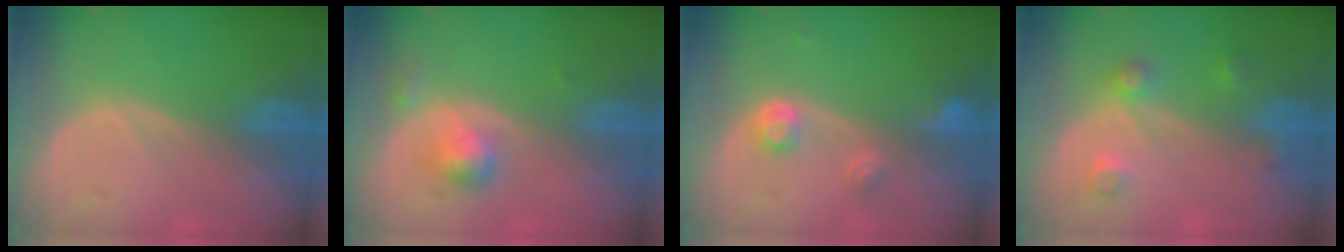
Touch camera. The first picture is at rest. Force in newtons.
{"total": 3.1, "press": 3.1, "slide": 0.2}
{"total": 2.9, "press": 2.9, "slide": 0.5}
{"total": 3.6, "press": 3.3, "slide": 1.3}